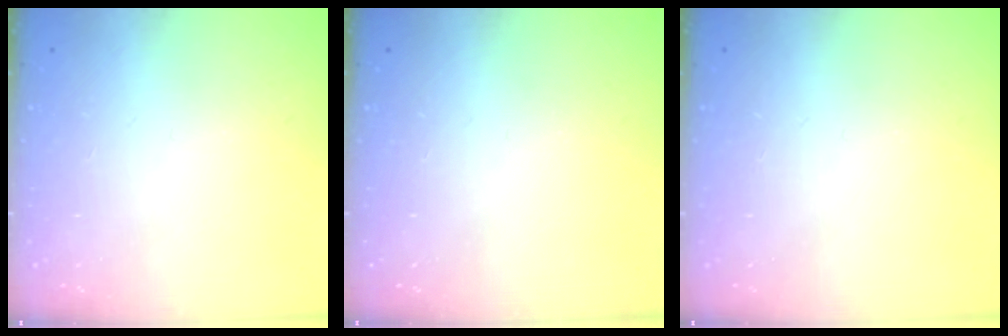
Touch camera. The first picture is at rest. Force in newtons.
{"total": 0.0}
{"total": 0.0}